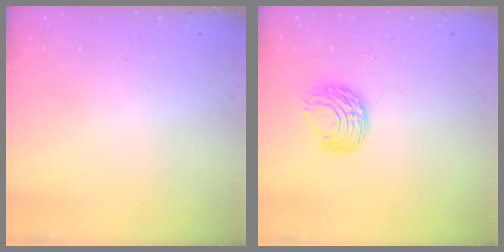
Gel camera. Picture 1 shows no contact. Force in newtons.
{"total": 8.1, "press": 8.1, "slide": 0.5}